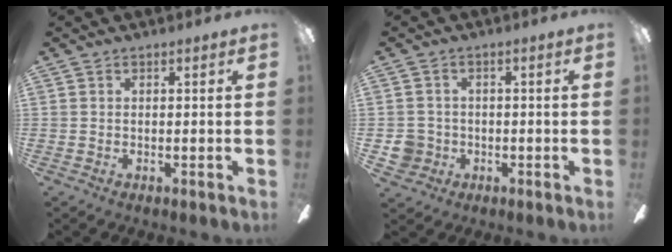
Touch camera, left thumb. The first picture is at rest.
{"total": 5.0, "force": [-1.1, 4.8, 1.1], "torque": [-0.031, 0.009, -0.019]}